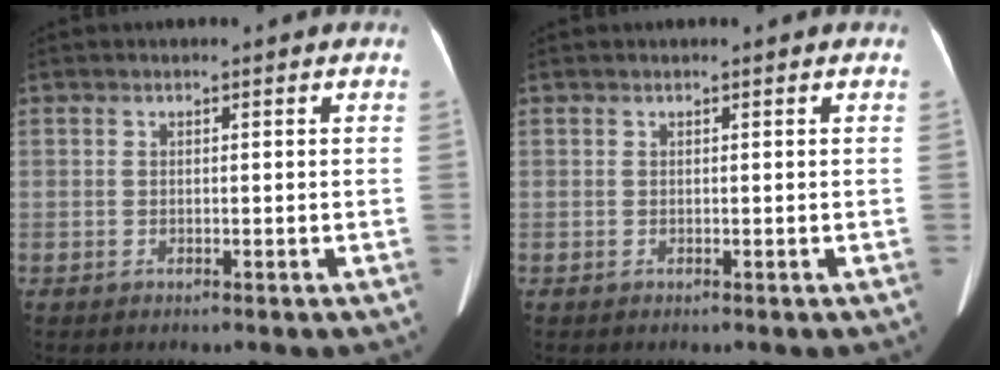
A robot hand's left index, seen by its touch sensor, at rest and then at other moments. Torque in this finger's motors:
{"motor_torque": [0.05, 0.09, 0.02, 0.01]}